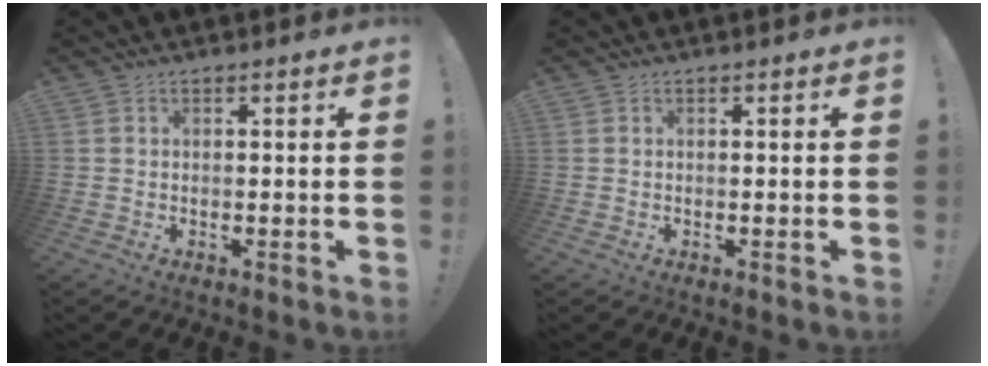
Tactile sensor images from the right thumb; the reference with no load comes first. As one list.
[{"total": 0.0}]